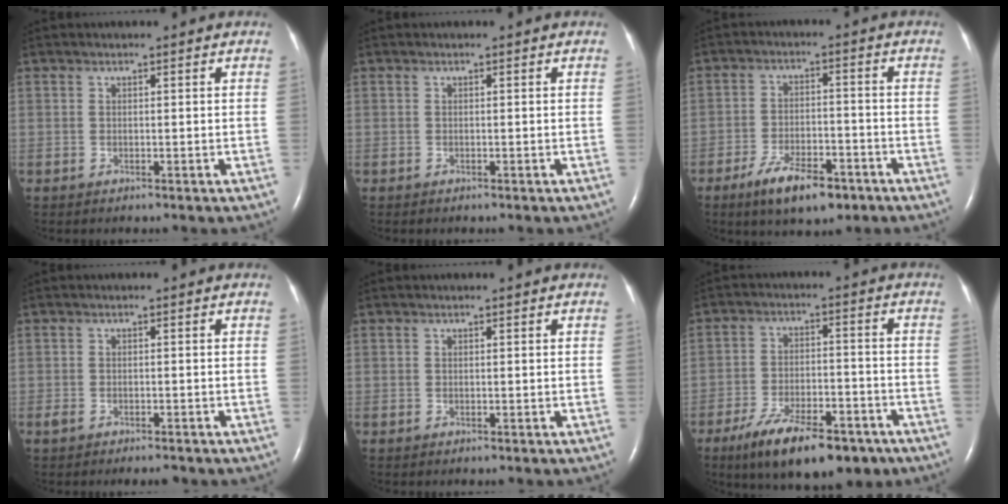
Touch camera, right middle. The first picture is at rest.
{"total": 0.0}
{"total": 8.7, "force": [-5.7, 3.2, 5.8], "torque": [-0.107, -0.005, -0.091]}
{"total": 2.9, "force": [-2.2, 1.0, 1.7], "torque": [-0.030, -0.005, -0.031]}
{"total": 0.0}
{"total": 14.6, "force": [-9.9, 5.2, 9.4], "torque": [-0.147, -0.010, -0.156]}